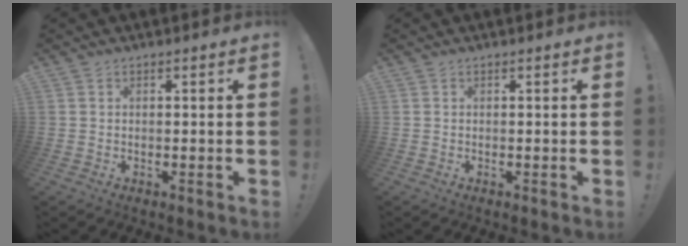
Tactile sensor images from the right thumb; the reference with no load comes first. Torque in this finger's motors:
{"motor_torque": [-0.07, -0.07, 0.00, 0.00, 0.00]}